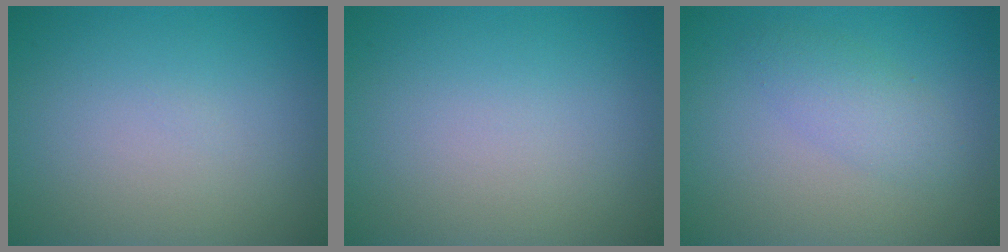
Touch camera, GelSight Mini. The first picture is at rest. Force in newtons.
{"total": 0.0}
{"total": 2.2, "press": 2.2, "slide": 0.1}